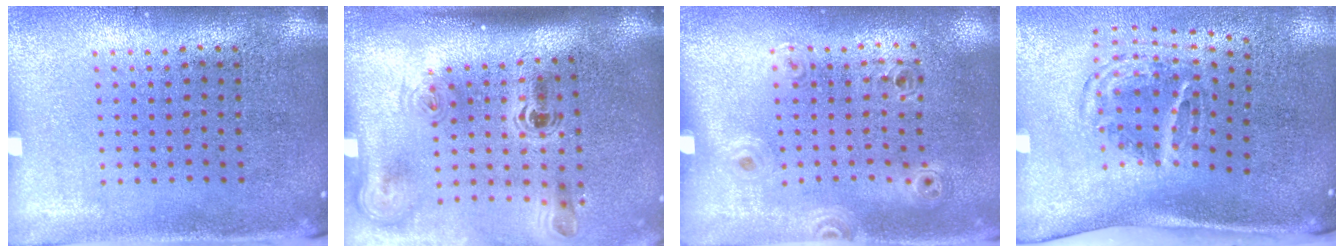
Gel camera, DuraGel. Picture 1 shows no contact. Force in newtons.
{"total": 2.3, "press": 1.5, "slide": 1.7}
{"total": 1.0, "press": 1.0, "slide": 0.2}
{"total": 1.9, "press": 1.2, "slide": 1.5}